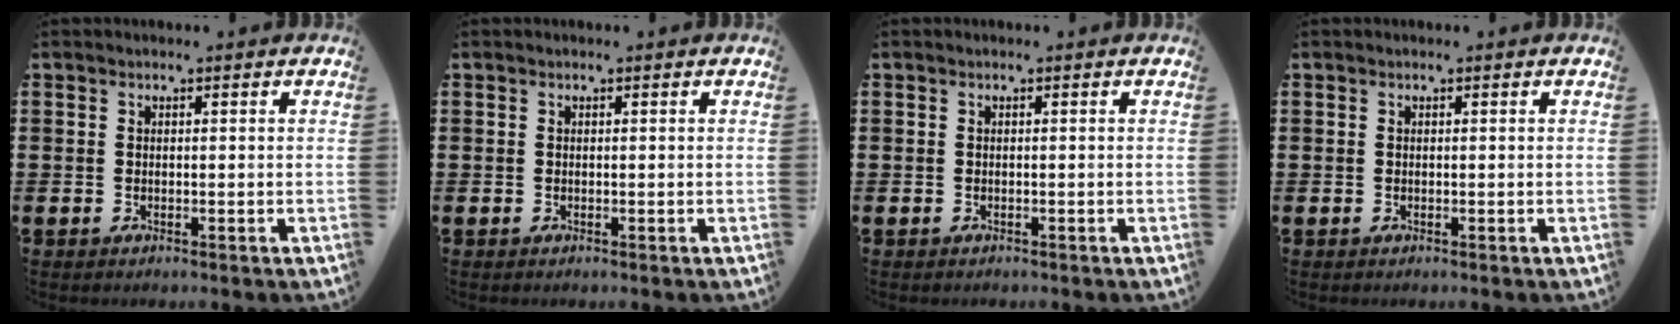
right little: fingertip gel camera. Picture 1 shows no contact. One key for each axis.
{"total": 0.0}
{"total": 0.0}
{"total": 0.0}